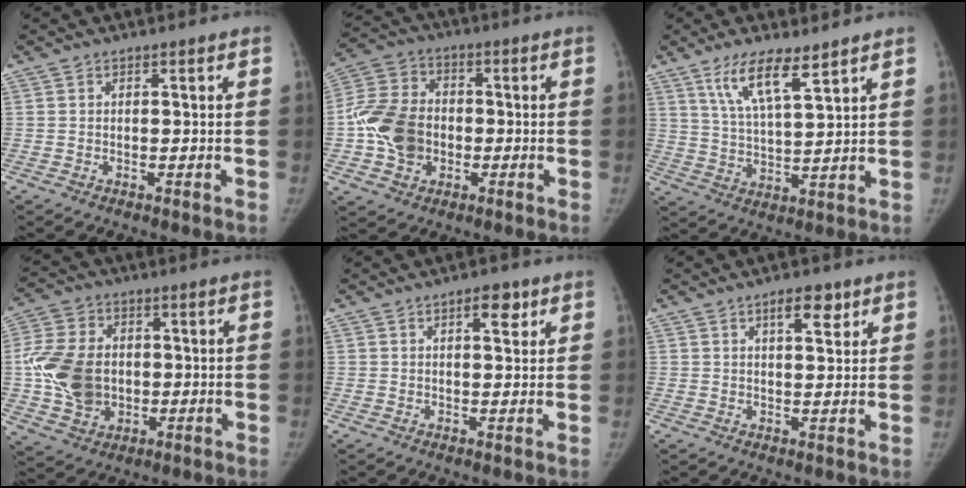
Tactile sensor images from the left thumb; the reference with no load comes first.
{"total": 12.5, "force": [-1.9, 9.7, 7.6], "torque": [-0.129, 0.022, -0.042]}
{"total": 9.3, "force": [6.1, 2.1, 6.7], "torque": [-0.119, -0.033, 0.120]}
{"total": 13.5, "force": [-0.4, 10.4, 8.6], "torque": [-0.151, 0.006, -0.005]}
{"total": 3.8, "force": [2.0, 1.7, 2.8], "torque": [-0.025, -0.007, 0.027]}
{"total": 5.0, "force": [2.9, 2.1, 3.6], "torque": [-0.039, -0.015, 0.043]}